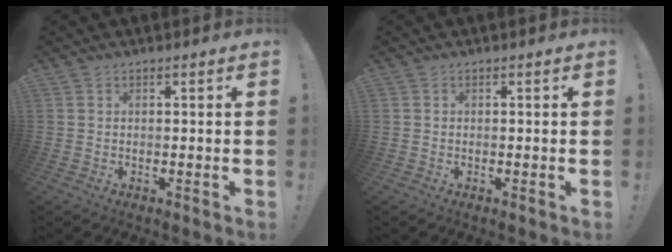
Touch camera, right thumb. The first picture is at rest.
{"total": 0.0}